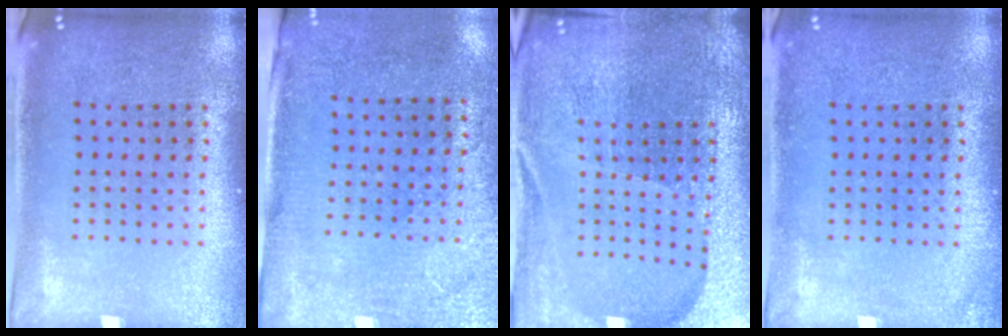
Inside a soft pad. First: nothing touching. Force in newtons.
{"total": 2.7, "press": 2.3, "slide": 1.5}
{"total": 5.2, "press": 4.8, "slide": 2.0}
{"total": 1.1, "press": 1.1, "slide": 0.1}